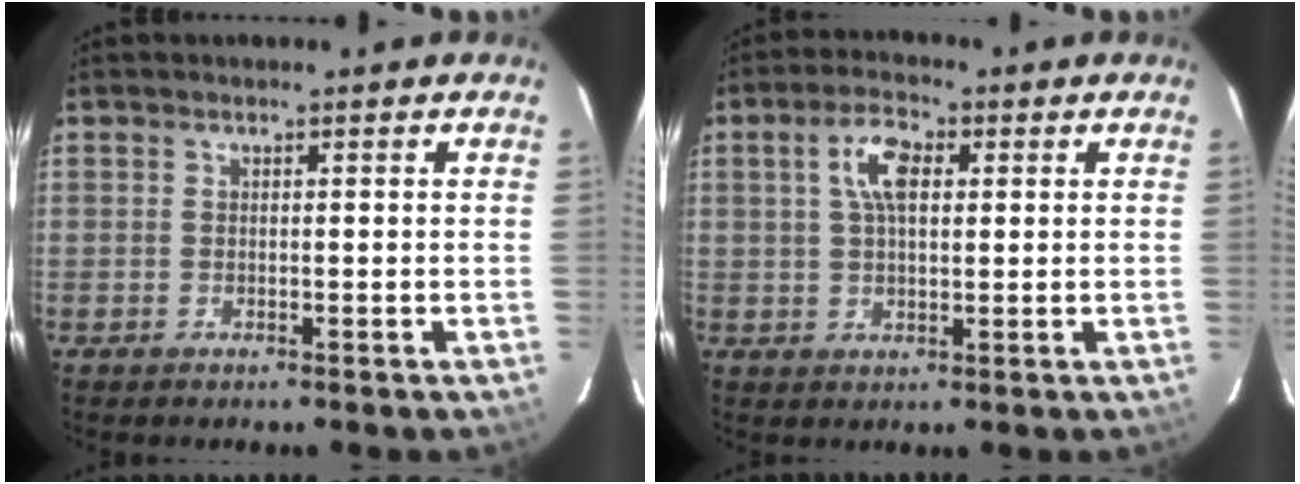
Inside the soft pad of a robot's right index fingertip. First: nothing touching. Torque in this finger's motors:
{"motor_torque": [0.33, -0.18, 0.29, 0.12]}